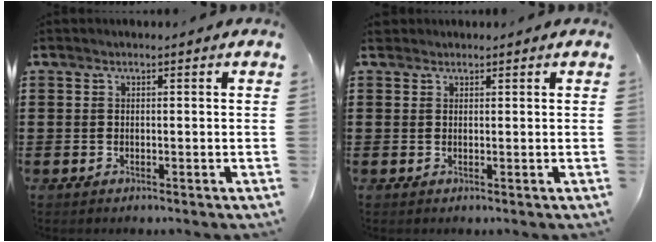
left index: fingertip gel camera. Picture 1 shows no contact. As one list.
[{"total": 1.0, "force": [0.8, 0.6, 0.2], "torque": [-0.007, 0.004, 0.016]}]